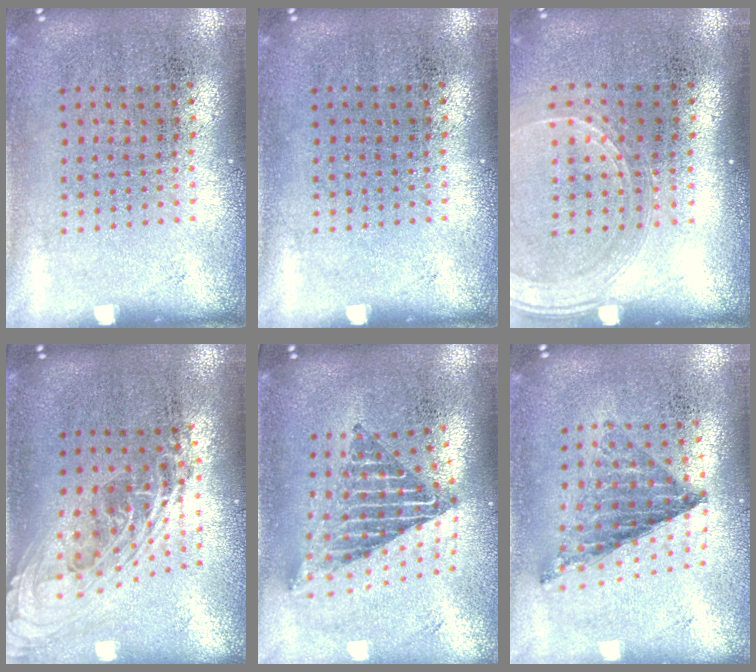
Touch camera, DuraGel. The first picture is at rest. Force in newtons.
{"total": 0.0}
{"total": 1.7, "press": 1.5, "slide": 0.7}
{"total": 2.2, "press": 1.6, "slide": 1.4}
{"total": 2.3, "press": 1.6, "slide": 1.6}
{"total": 0.8, "press": 0.8, "slide": 0.0}